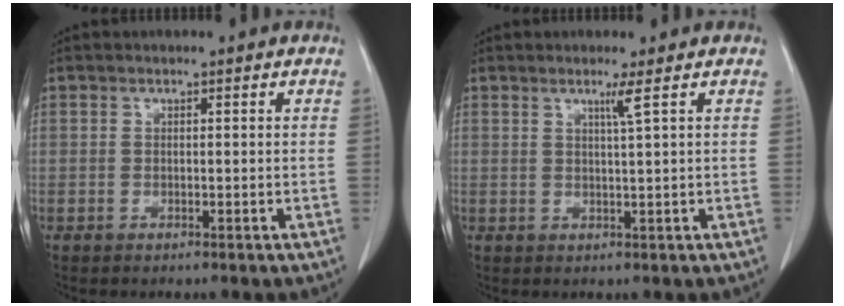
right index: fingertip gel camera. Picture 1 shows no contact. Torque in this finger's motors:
{"motor_torque": [0.06, 0.06, 0.01, 0.05]}